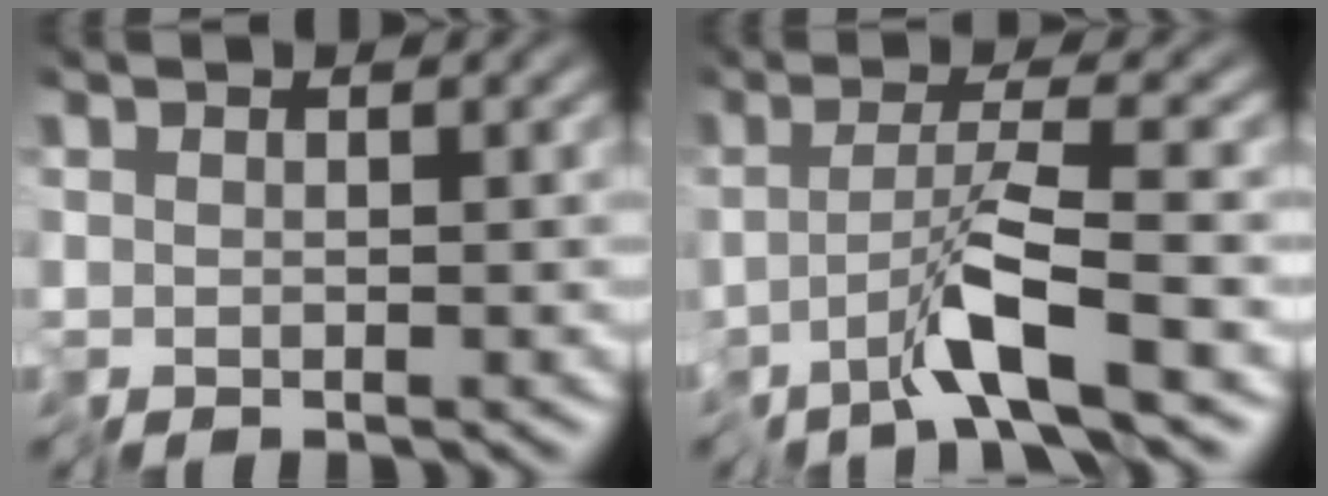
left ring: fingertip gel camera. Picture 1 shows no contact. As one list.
[{"total": 4.9, "force": [-2.5, 0.1, 4.3], "torque": [-0.081, 0.000, -0.054]}]